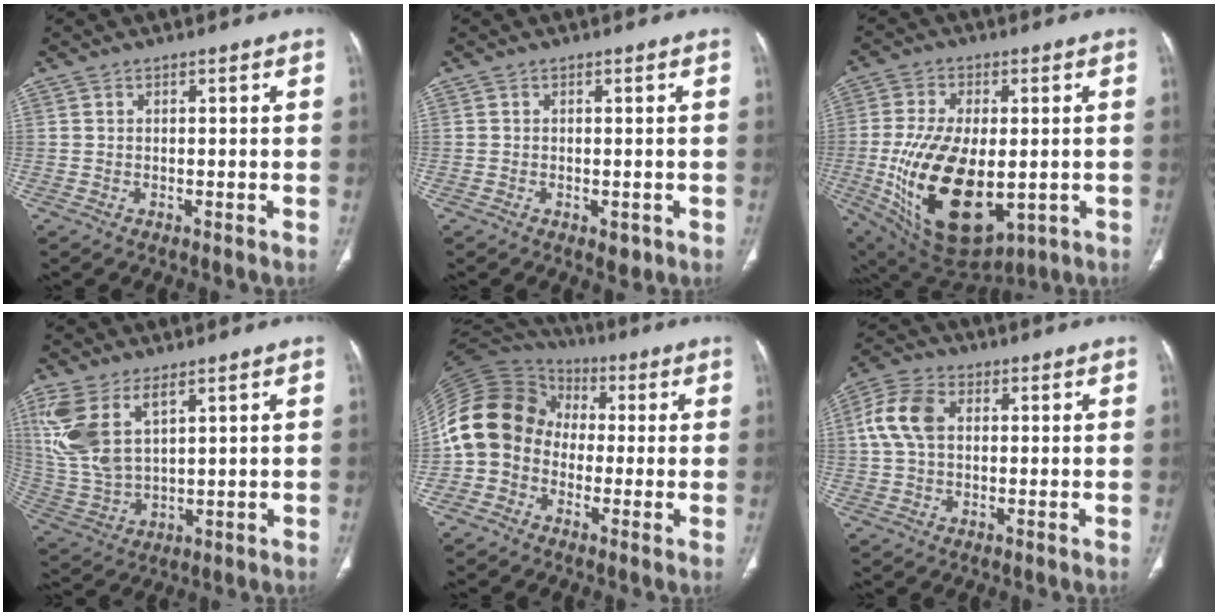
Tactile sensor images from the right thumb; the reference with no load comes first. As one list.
[{"total": 1.9, "force": [-0.7, 1.2, 1.3], "torque": [-0.008, -0.001, -0.003]}, {"total": 21.9, "force": [-3.2, 11.8, 18.2], "torque": [-0.339, -0.021, -0.023]}, {"total": 12.8, "force": [6.1, 6.2, 9.4], "torque": [-0.215, -0.014, 0.141]}, {"total": 15.3, "force": [-1.3, 13.0, 8.0], "torque": [-0.156, 0.050, -0.038]}, {"total": 8.6, "force": [1.6, 5.8, 6.2], "torque": [-0.134, 0.019, 0.027]}]